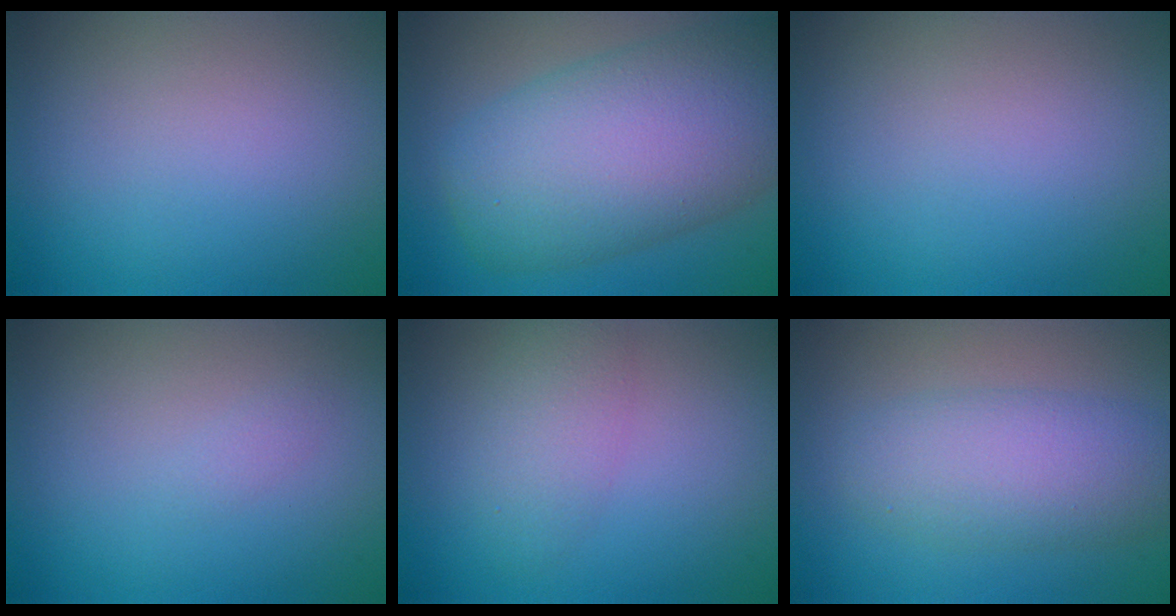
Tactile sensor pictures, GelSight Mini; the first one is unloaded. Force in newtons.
{"total": 11.0, "press": 11.0, "slide": 0.4}
{"total": 0.0}
{"total": 0.6, "press": 0.6, "slide": 0.0}
{"total": 2.8, "press": 2.8, "slide": 0.1}
{"total": 5.1, "press": 5.1, "slide": 0.0}